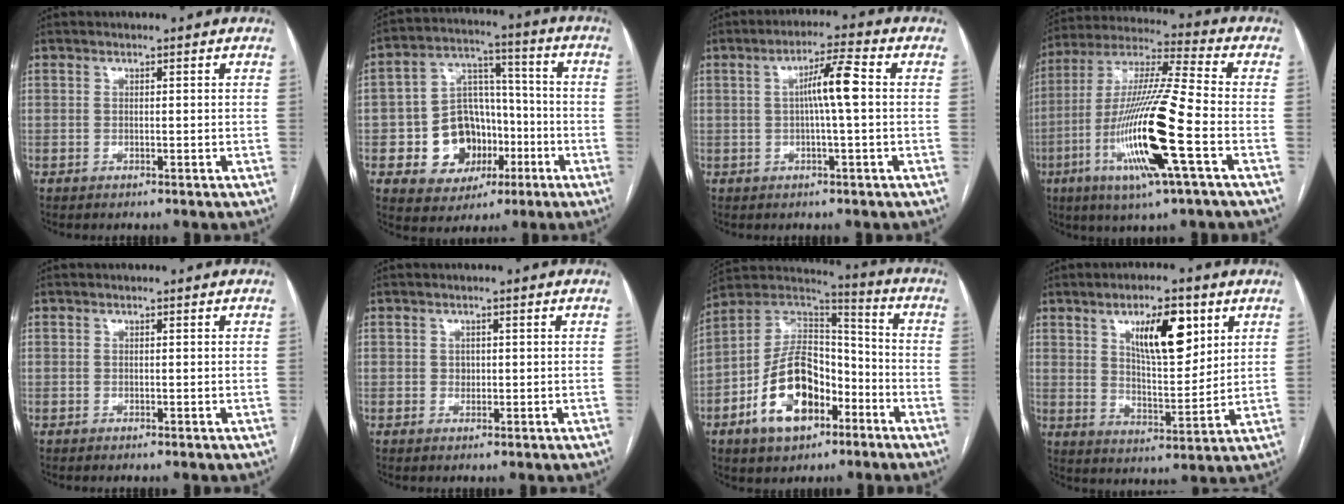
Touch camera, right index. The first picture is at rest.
{"total": 12.3, "force": [-3.5, 10.0, 6.3], "torque": [-0.108, 0.033, -0.043]}
{"total": 5.9, "force": [0.4, 0.2, 5.9], "torque": [-0.103, 0.014, 0.006]}
{"total": 19.1, "force": [-6.1, 0.3, 18.1], "torque": [-0.375, -0.020, -0.118]}
{"total": 0.0}
{"total": 0.8, "force": [0.1, 0.7, 0.3], "torque": [-0.002, 0.003, 0.003]}
{"total": 15.6, "force": [-6.5, 8.5, 11.3], "torque": [-0.225, 0.021, -0.110]}
{"total": 11.2, "force": [5.3, 3.6, 9.2], "torque": [-0.154, 0.002, 0.093]}